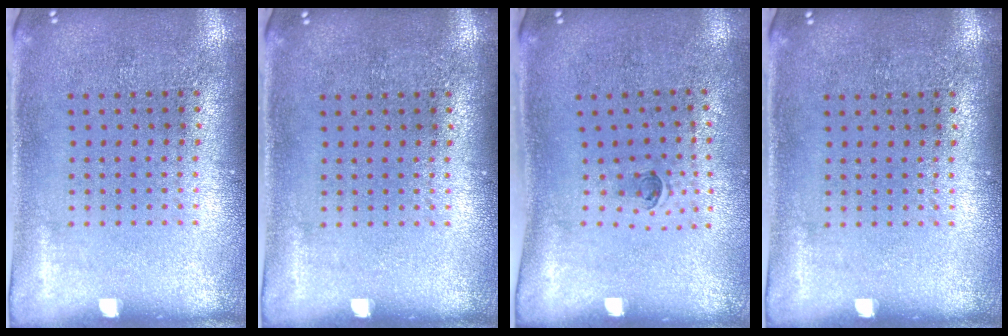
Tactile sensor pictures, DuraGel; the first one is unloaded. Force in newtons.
{"total": 0.0}
{"total": 0.5, "press": 0.3, "slide": 0.4}
{"total": 0.0}